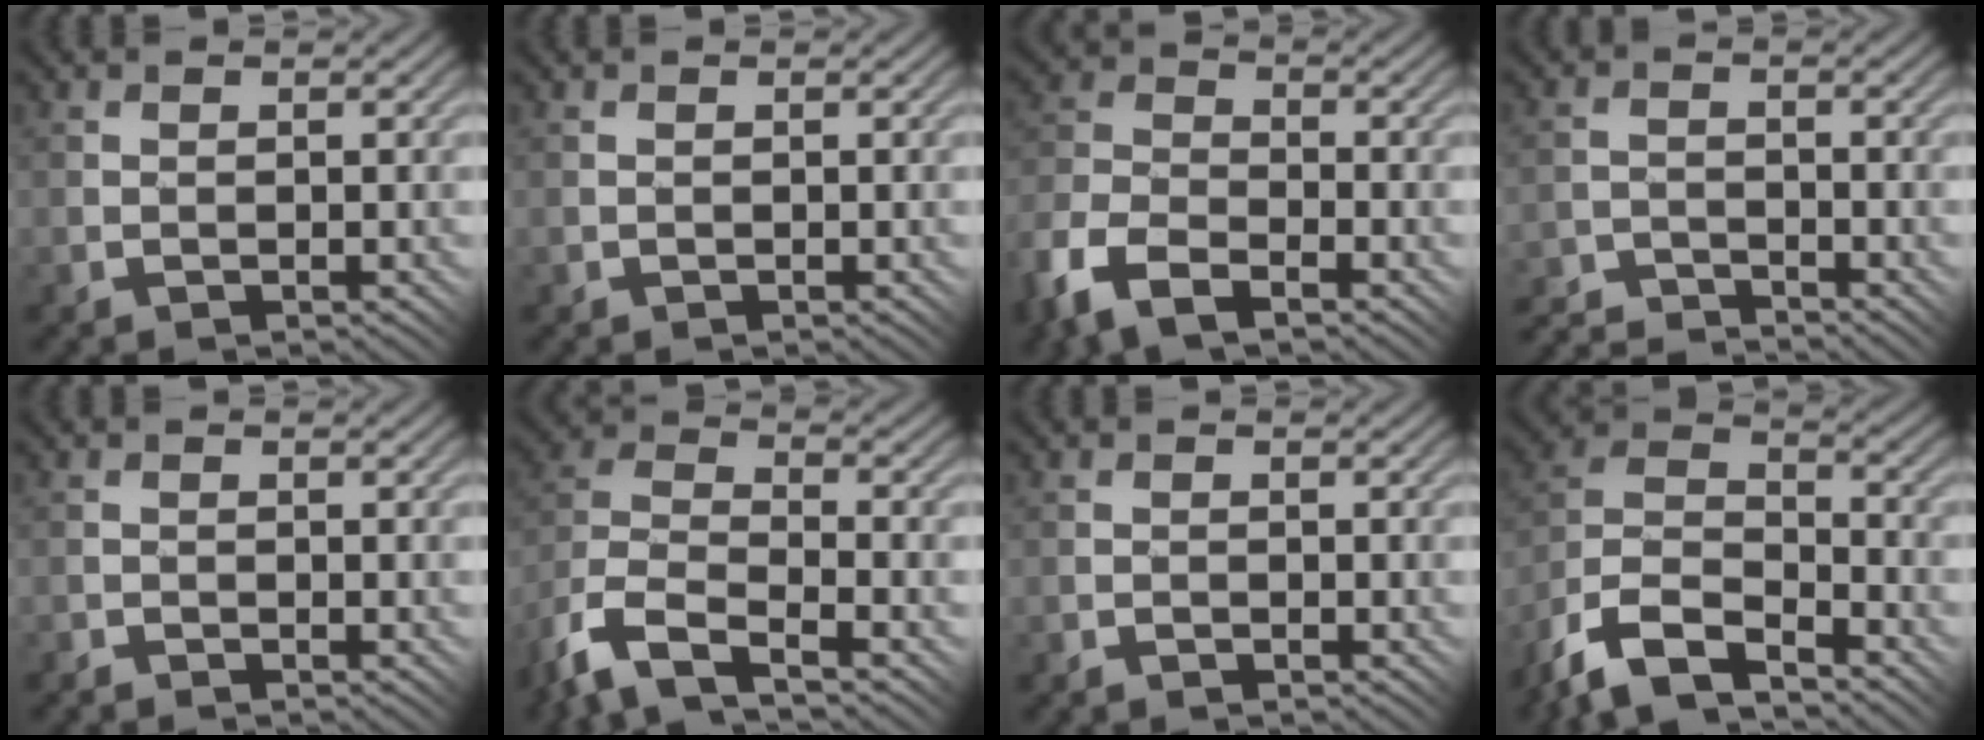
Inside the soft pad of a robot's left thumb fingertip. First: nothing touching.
{"total": 0.0}
{"total": 9.9, "force": [-6.3, 5.1, 5.7], "torque": [-0.137, -0.018, -0.129]}
{"total": 5.6, "force": [-5.5, 0.7, 0.3], "torque": [0.001, 0.005, -0.098]}
{"total": 0.9, "force": [-0.7, -0.2, -0.5], "torque": [0.012, 0.003, -0.017]}
{"total": 10.7, "force": [-7.6, 3.5, 6.8], "torque": [-0.150, -0.008, -0.160]}
{"total": 0.6, "force": [-0.6, -0.1, -0.2], "torque": [0.007, 0.003, -0.013]}
{"total": 12.4, "force": [-9.5, 4.6, 6.6], "torque": [-0.146, -0.003, -0.193]}